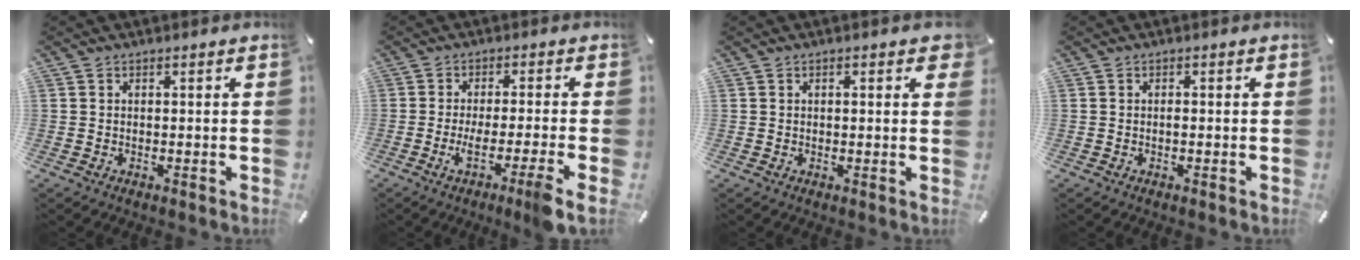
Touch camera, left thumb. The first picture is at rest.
{"total": 7.5, "force": [-3.1, -0.3, 6.8], "torque": [-0.115, -0.010, -0.054]}
{"total": 2.2, "force": [0.8, 0.7, 1.9], "torque": [-0.024, -0.002, 0.009]}
{"total": 0.7, "force": [-0.2, 0.1, 0.6], "torque": [-0.013, -0.003, -0.003]}